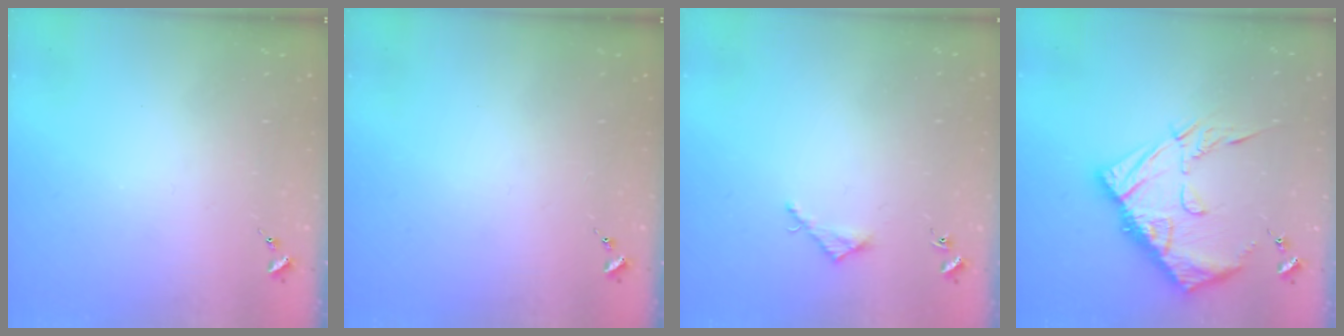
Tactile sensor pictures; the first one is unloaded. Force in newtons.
{"total": 0.0}
{"total": 3.3, "press": 3.3, "slide": 0.3}
{"total": 16.8, "press": 16.7, "slide": 1.7}